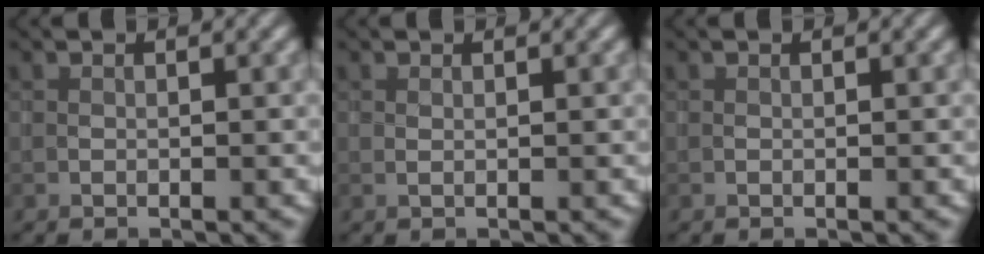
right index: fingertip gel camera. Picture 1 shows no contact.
{"total": 0.7, "force": [0.6, -0.1, 0.0], "torque": [-0.003, 0.000, 0.009]}
{"total": 0.0}